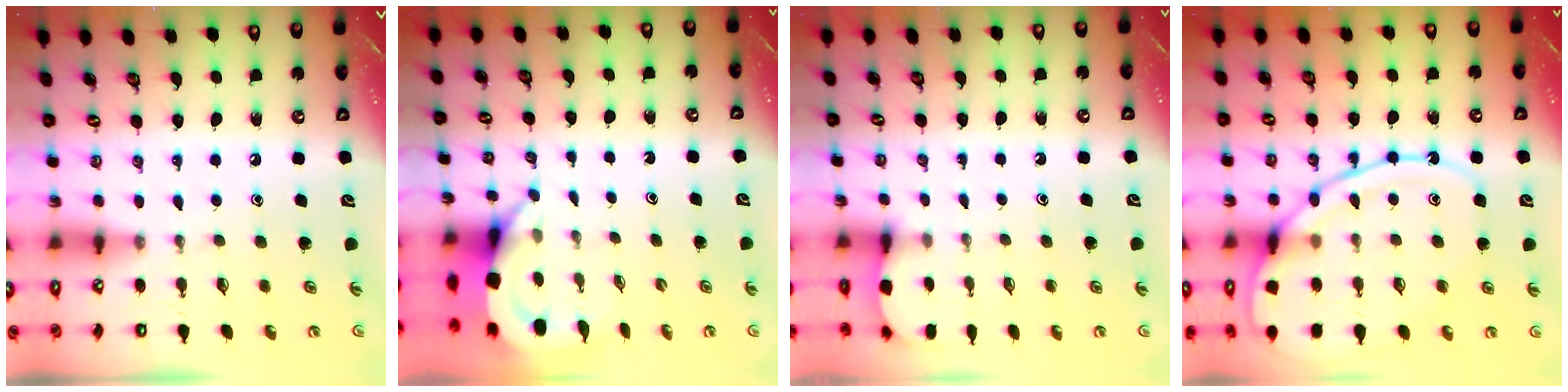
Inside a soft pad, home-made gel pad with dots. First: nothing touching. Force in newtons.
{"total": 4.0, "press": 4.0, "slide": 0.4}
{"total": 2.1, "press": 2.1, "slide": 0.2}
{"total": 14.1, "press": 14.0, "slide": 1.4}